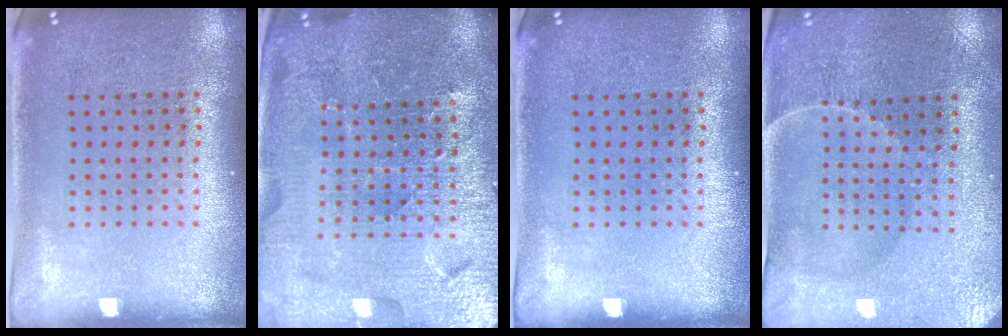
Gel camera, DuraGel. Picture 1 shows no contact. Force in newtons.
{"total": 5.4, "press": 5.0, "slide": 2.2}
{"total": 0.0}
{"total": 0.9, "press": 0.8, "slide": 0.3}